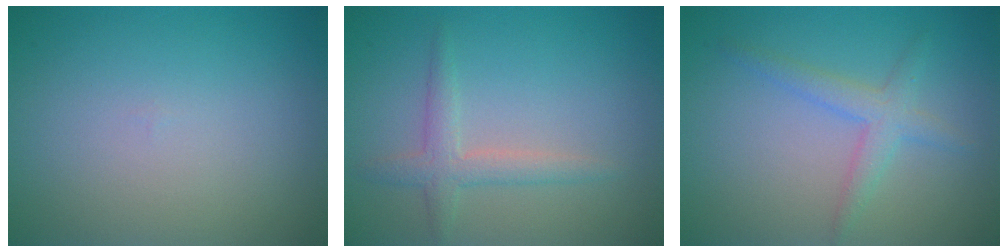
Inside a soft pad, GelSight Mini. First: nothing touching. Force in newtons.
{"total": 2.3, "press": 2.3, "slide": 0.1}
{"total": 2.4, "press": 2.4, "slide": 0.1}